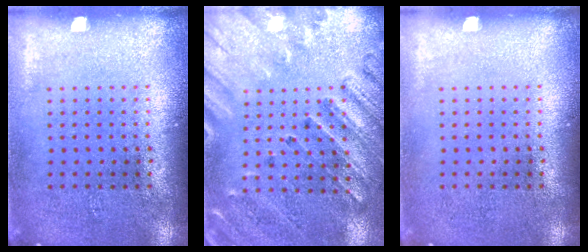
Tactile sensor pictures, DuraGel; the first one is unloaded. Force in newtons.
{"total": 2.4, "press": 2.1, "slide": 1.3}
{"total": 0.0}